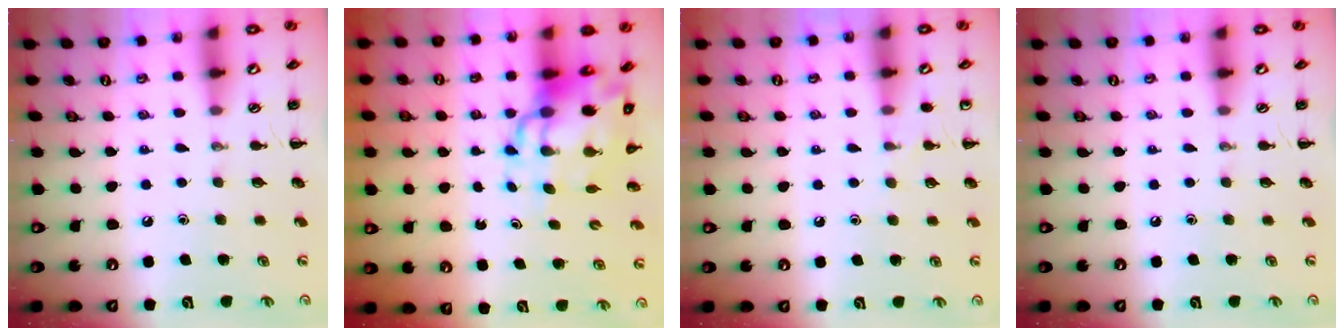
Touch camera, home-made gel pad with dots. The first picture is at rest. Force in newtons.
{"total": 11.2, "press": 10.9, "slide": 2.9}
{"total": 5.0, "press": 4.8, "slide": 1.5}
{"total": 0.0}